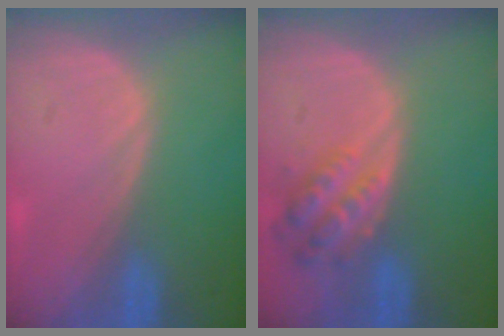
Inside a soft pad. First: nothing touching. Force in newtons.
{"total": 6.0, "press": 5.5, "slide": 2.4}